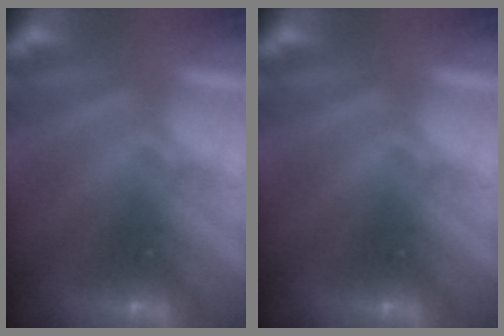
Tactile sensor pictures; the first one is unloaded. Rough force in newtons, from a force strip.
{"total": 0.0}